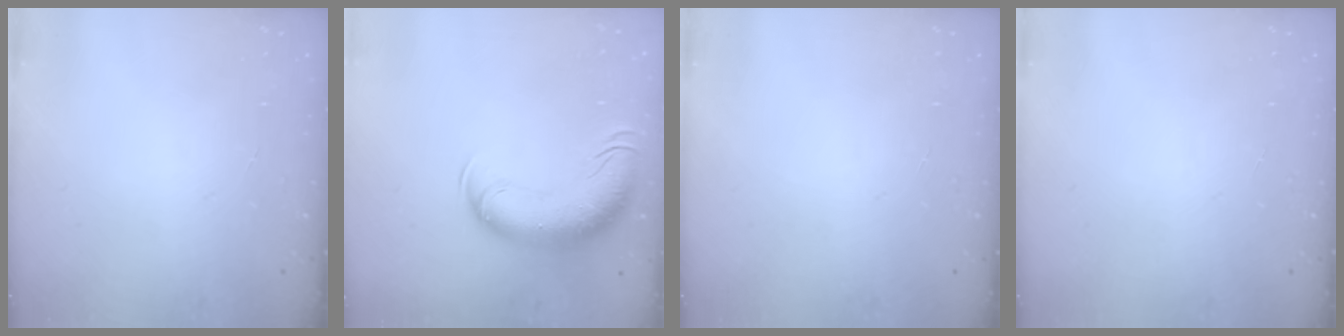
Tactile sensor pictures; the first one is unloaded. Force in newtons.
{"total": 13.8, "press": 13.4, "slide": 3.2}
{"total": 0.0}
{"total": 0.0}